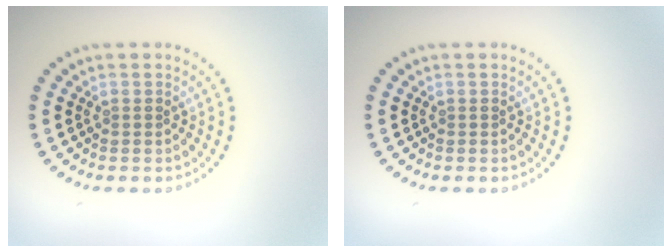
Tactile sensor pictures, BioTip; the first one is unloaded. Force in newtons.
{"total": 0.0}